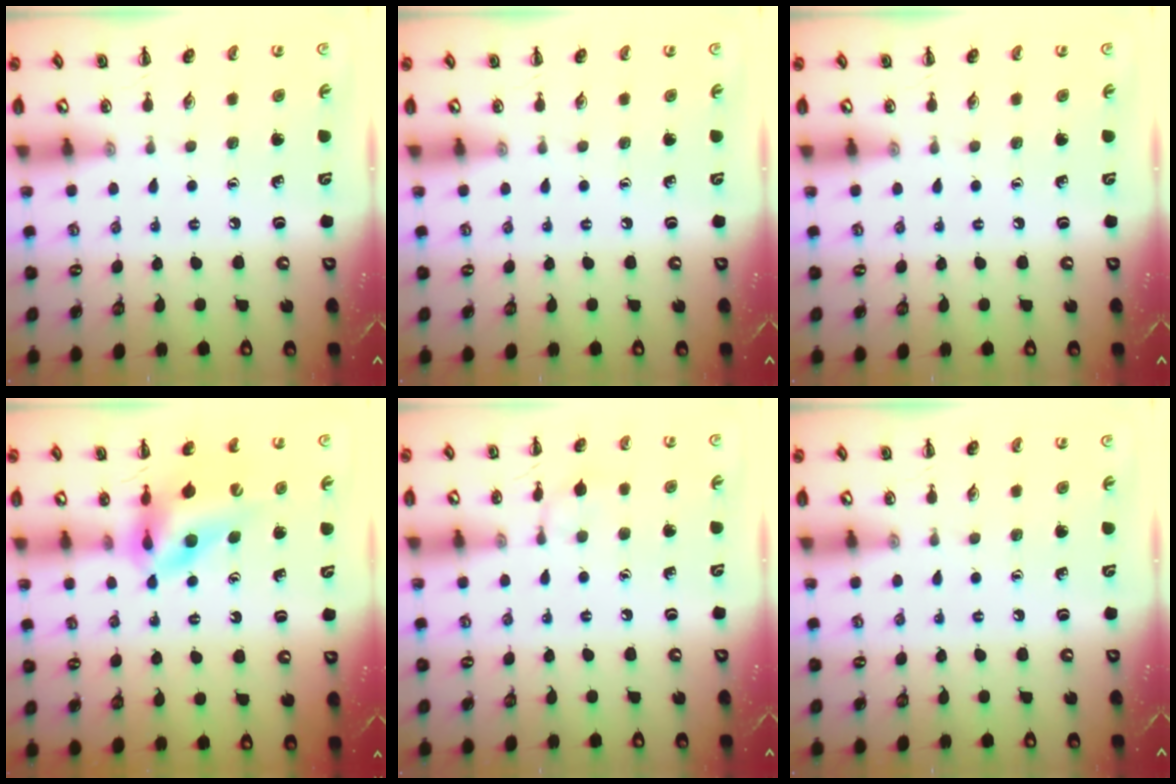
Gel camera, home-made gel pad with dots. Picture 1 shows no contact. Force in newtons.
{"total": 0.0}
{"total": 0.0}
{"total": 10.9, "press": 10.3, "slide": 3.5}
{"total": 6.1, "press": 5.9, "slide": 1.7}
{"total": 0.0}